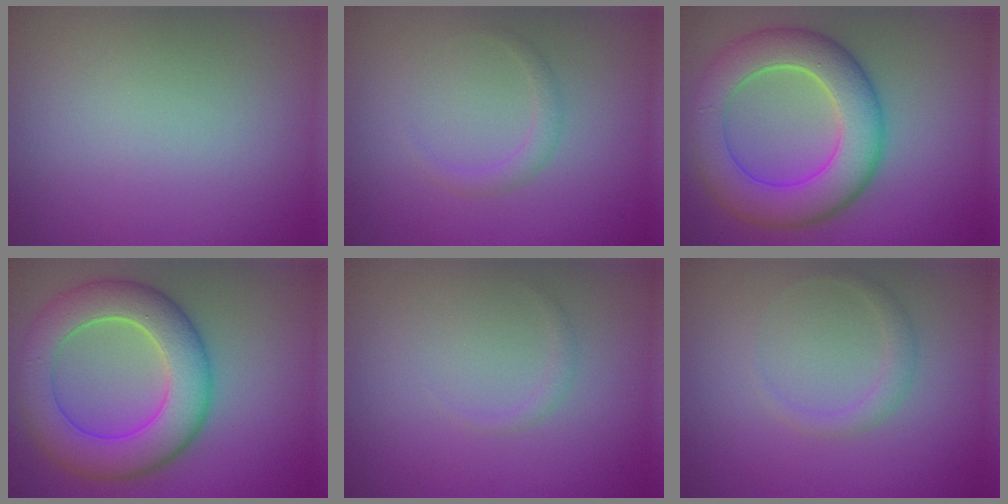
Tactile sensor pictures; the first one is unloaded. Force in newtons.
{"total": 1.2, "press": 1.1, "slide": 0.2}
{"total": 8.4, "press": 8.4, "slide": 0.3}
{"total": 8.4, "press": 8.4, "slide": 0.3}
{"total": 0.6, "press": 0.6, "slide": 0.1}
{"total": 1.3, "press": 1.3, "slide": 0.0}